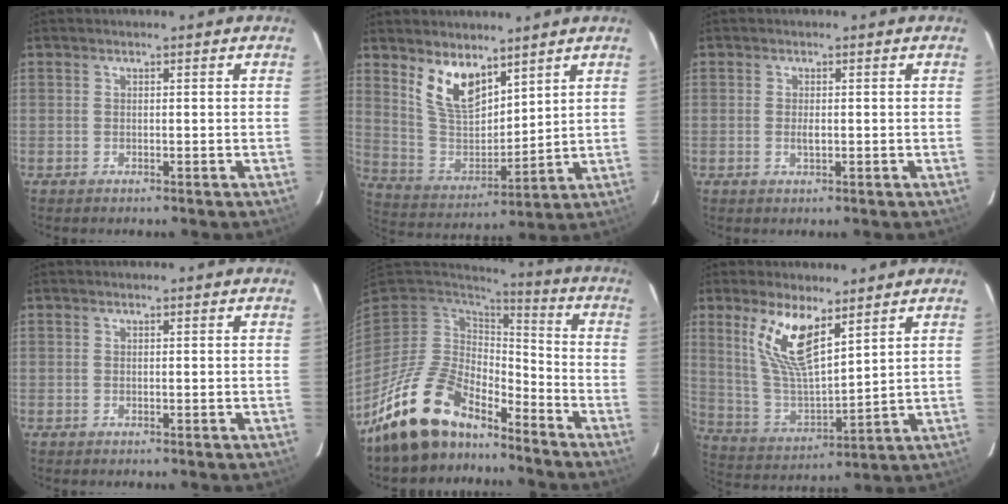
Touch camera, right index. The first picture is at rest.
{"total": 11.3, "force": [7.4, 5.2, 6.7], "torque": [-0.128, -0.004, 0.156]}
{"total": 1.4, "force": [-0.2, 0.7, 1.3], "torque": [-0.024, -0.002, -0.002]}
{"total": 0.0}
{"total": 16.2, "force": [-12.9, 6.8, 7.0], "torque": [-0.154, -0.004, -0.227]}
{"total": 12.7, "force": [7.2, 4.1, 9.7], "torque": [-0.195, 0.000, 0.152]}